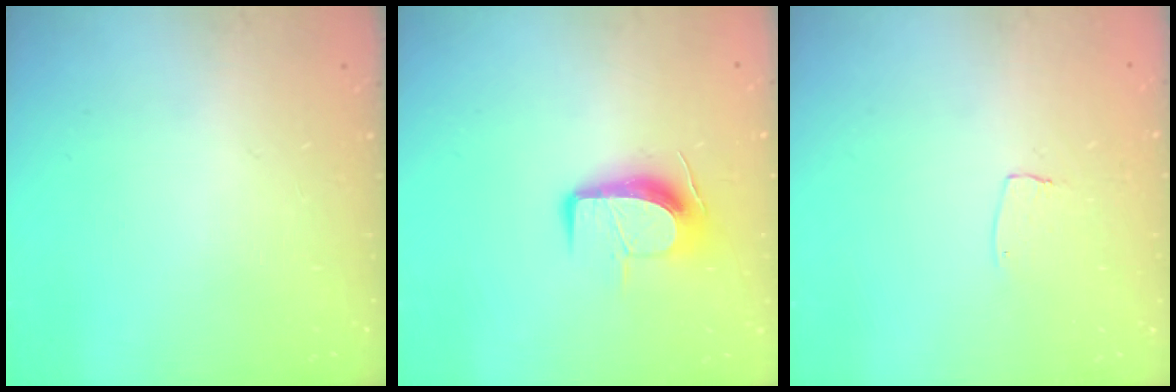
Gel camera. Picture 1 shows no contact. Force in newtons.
{"total": 10.5, "press": 10.5, "slide": 0.9}
{"total": 2.6, "press": 2.6, "slide": 0.1}